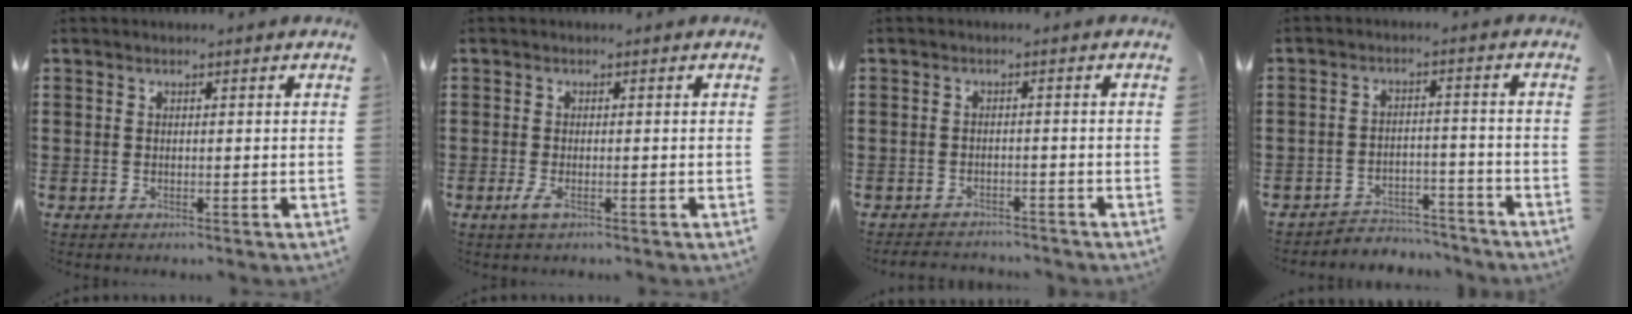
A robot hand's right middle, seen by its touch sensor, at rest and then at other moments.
{"total": 1.5, "force": [-0.6, 0.3, 1.3], "torque": [-0.039, -0.008, -0.015]}
{"total": 2.0, "force": [-2.0, 0.2, -0.1], "torque": [-0.006, 0.001, -0.043]}
{"total": 4.2, "force": [-4.1, 0.8, 0.2], "torque": [-0.007, 0.006, -0.087]}